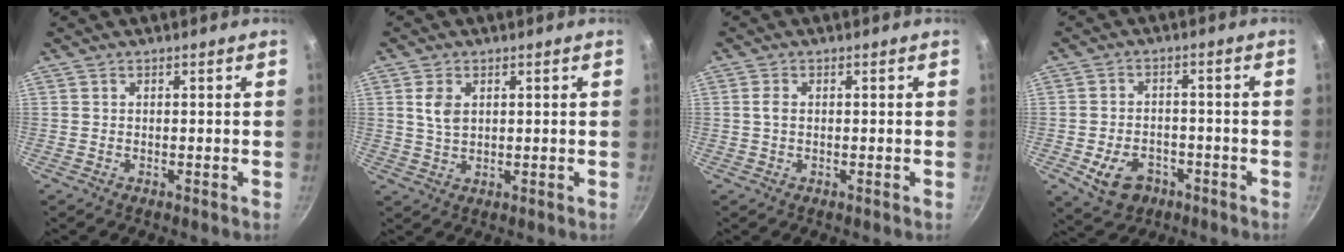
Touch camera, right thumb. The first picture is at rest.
{"total": 4.1, "force": [1.3, 2.6, 2.9], "torque": [-0.051, -0.005, 0.026]}
{"total": 1.6, "force": [0.1, 1.0, 1.3], "torque": [-0.027, 0.003, 0.000]}
{"total": 8.1, "force": [-3.4, 5.9, 4.4], "torque": [-0.057, 0.019, -0.048]}